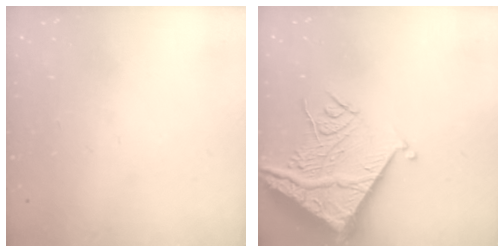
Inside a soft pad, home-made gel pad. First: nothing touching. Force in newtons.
{"total": 16.7, "press": 16.6, "slide": 1.8}